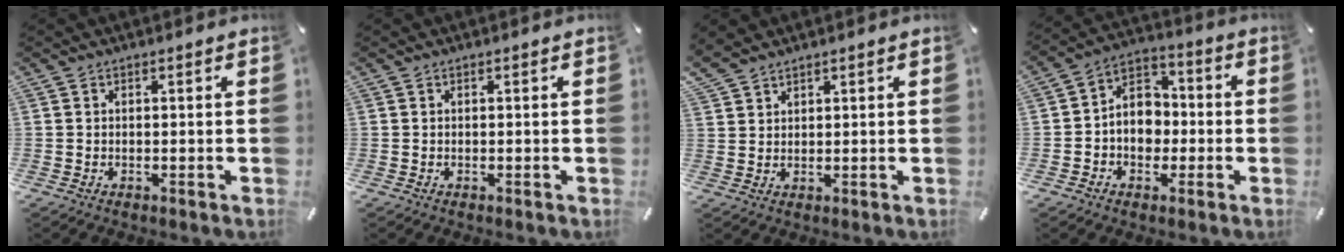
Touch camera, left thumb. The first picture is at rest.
{"total": 0.0}
{"total": 3.6, "force": [3.1, 1.7, 0.8], "torque": [-0.022, -0.009, 0.061]}
{"total": 8.2, "force": [-1.6, 7.3, 3.4], "torque": [-0.065, 0.018, -0.029]}